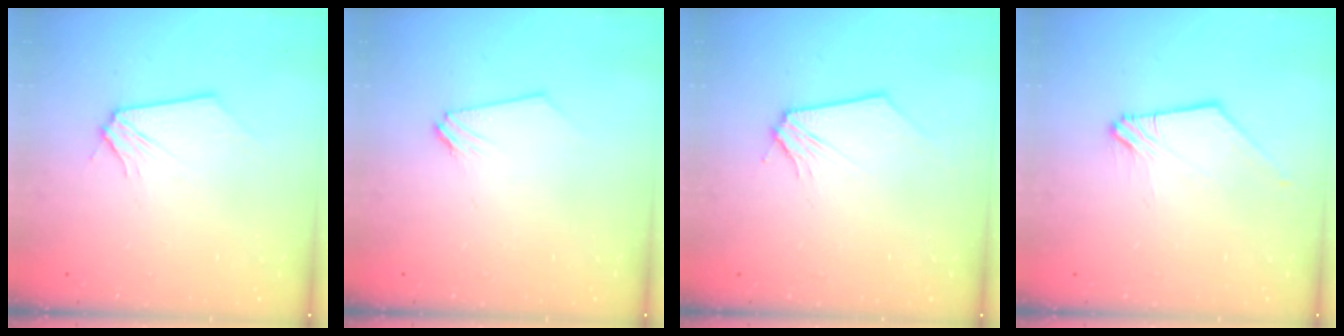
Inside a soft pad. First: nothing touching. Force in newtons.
{"total": 0.0}
{"total": 0.0}
{"total": 1.2, "press": 1.2, "slide": 0.3}